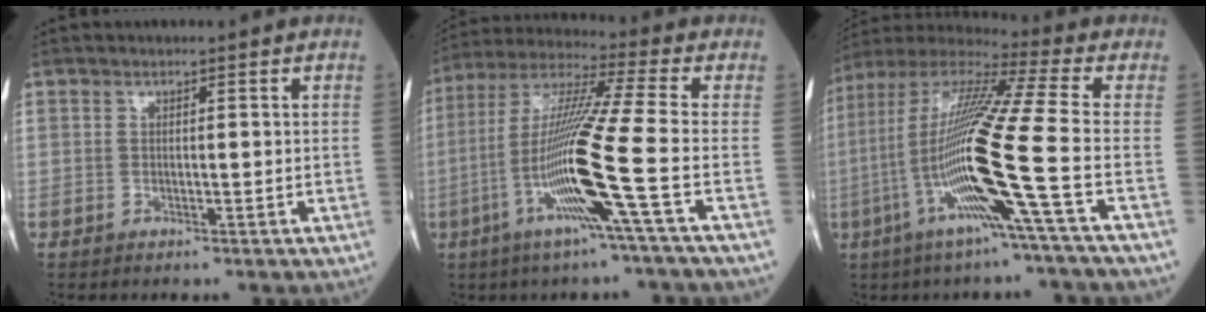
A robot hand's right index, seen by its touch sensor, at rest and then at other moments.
{"total": 15.4, "force": [-4.8, -2.3, 14.5], "torque": [-0.293, -0.013, -0.101]}
{"total": 19.1, "force": [-5.0, -2.0, 18.3], "torque": [-0.371, -0.018, -0.113]}